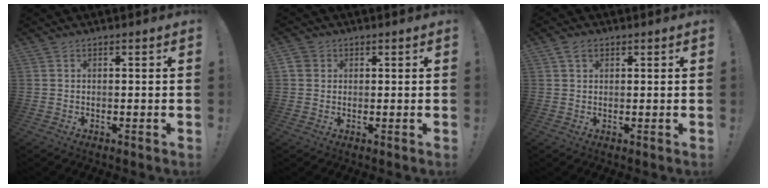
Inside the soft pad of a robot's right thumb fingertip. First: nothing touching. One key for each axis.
{"total": 2.8, "fx": 1.0, "fy": 2.5, "fz": 0.8, "tx": -0.018, "ty": 0.003, "tz": 0.021}
{"total": 2.5, "fx": 1.5, "fy": 1.6, "fz": 1.3, "tx": -0.027, "ty": 0.004, "tz": 0.028}